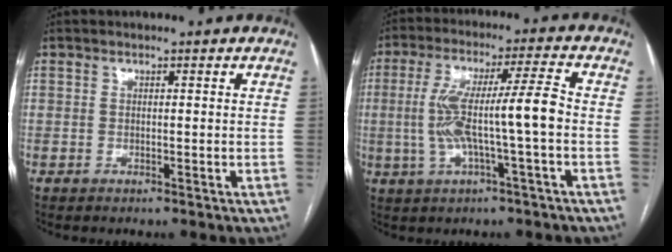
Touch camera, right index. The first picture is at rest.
{"total": 10.8, "force": [-1.2, 0.2, 10.7], "torque": [-0.207, 0.024, -0.022]}